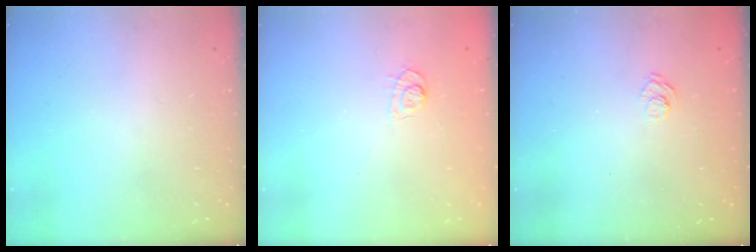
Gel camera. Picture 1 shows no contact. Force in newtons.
{"total": 3.8, "press": 3.4, "slide": 1.6}
{"total": 3.7, "press": 3.4, "slide": 1.3}